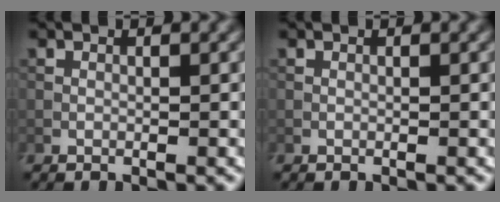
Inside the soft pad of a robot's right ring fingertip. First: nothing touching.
{"total": 0.0}